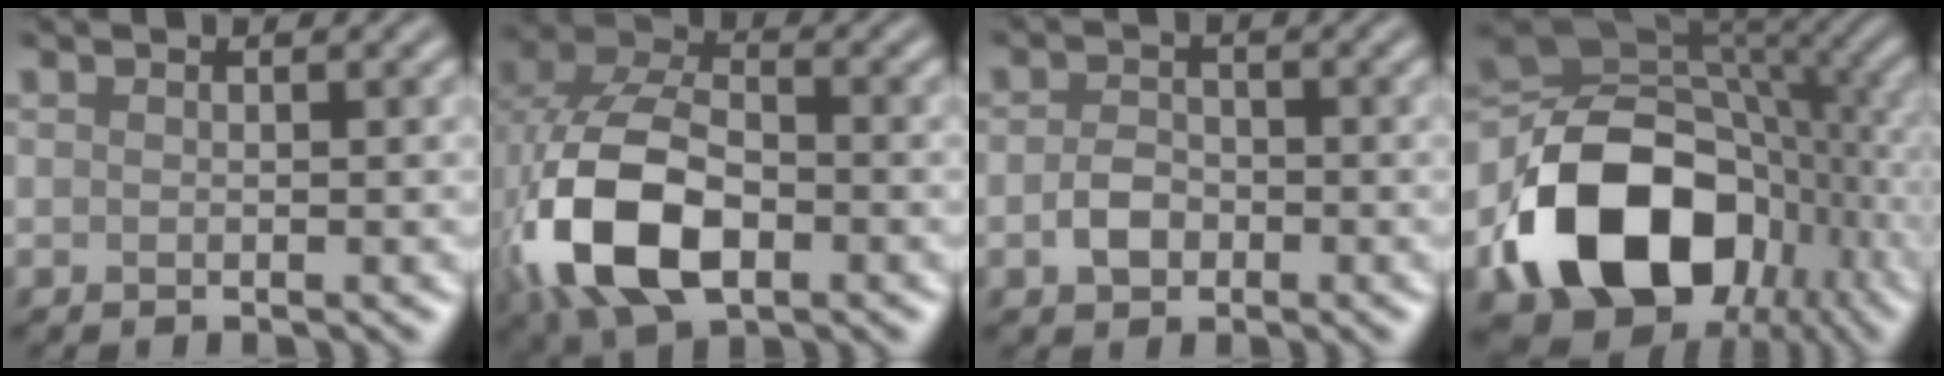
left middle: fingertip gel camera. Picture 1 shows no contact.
{"total": 11.6, "force": [-2.9, 7.1, 8.7], "torque": [-0.199, -0.010, -0.064]}
{"total": 2.1, "force": [-0.7, 1.6, 1.2], "torque": [-0.024, 0.004, -0.018]}
{"total": 15.3, "force": [-5.7, 10.9, 9.2], "torque": [-0.168, -0.009, -0.099]}